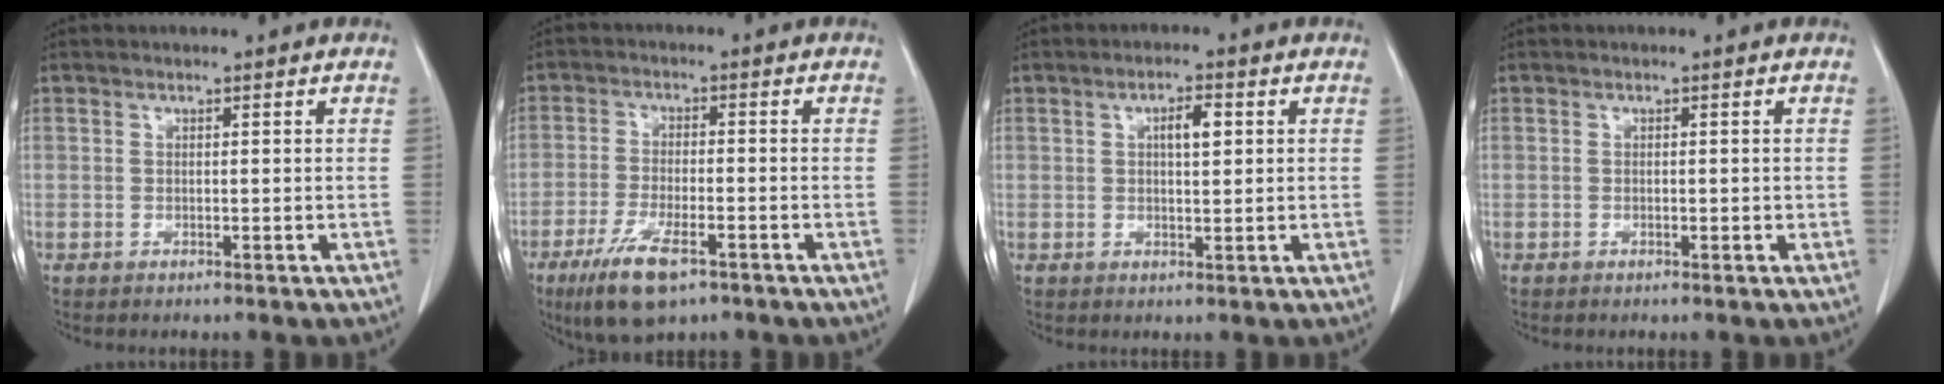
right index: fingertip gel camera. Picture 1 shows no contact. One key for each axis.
{"total": 8.9, "fx": -5.4, "fy": 2.4, "fz": 6.7, "tx": -0.129, "ty": -0.018, "tz": -0.089}
{"total": 3.4, "fx": 0.9, "fy": 1.0, "fz": 3.1, "tx": -0.051, "ty": 0.003, "tz": 0.013}
{"total": 0.7, "fx": -0.1, "fy": 0.4, "fz": 0.5, "tx": -0.005, "ty": 0.001, "tz": 0.000}